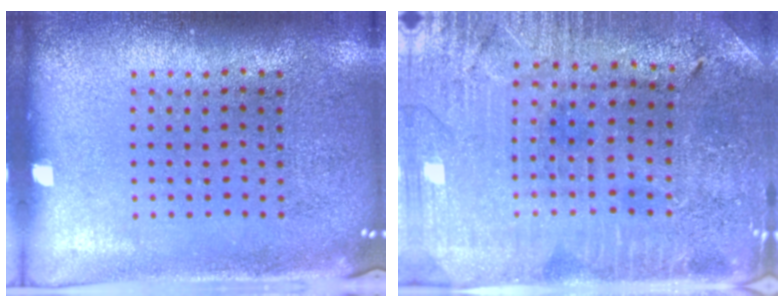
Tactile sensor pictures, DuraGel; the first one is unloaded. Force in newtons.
{"total": 1.0, "press": 0.9, "slide": 0.2}